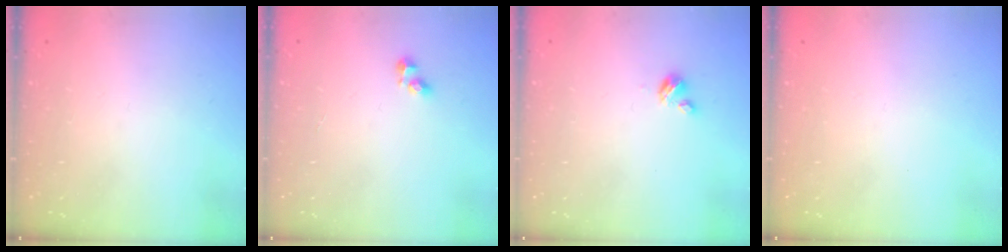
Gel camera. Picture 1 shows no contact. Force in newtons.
{"total": 2.5, "press": 2.5, "slide": 0.2}
{"total": 2.7, "press": 2.7, "slide": 0.3}
{"total": 0.0}